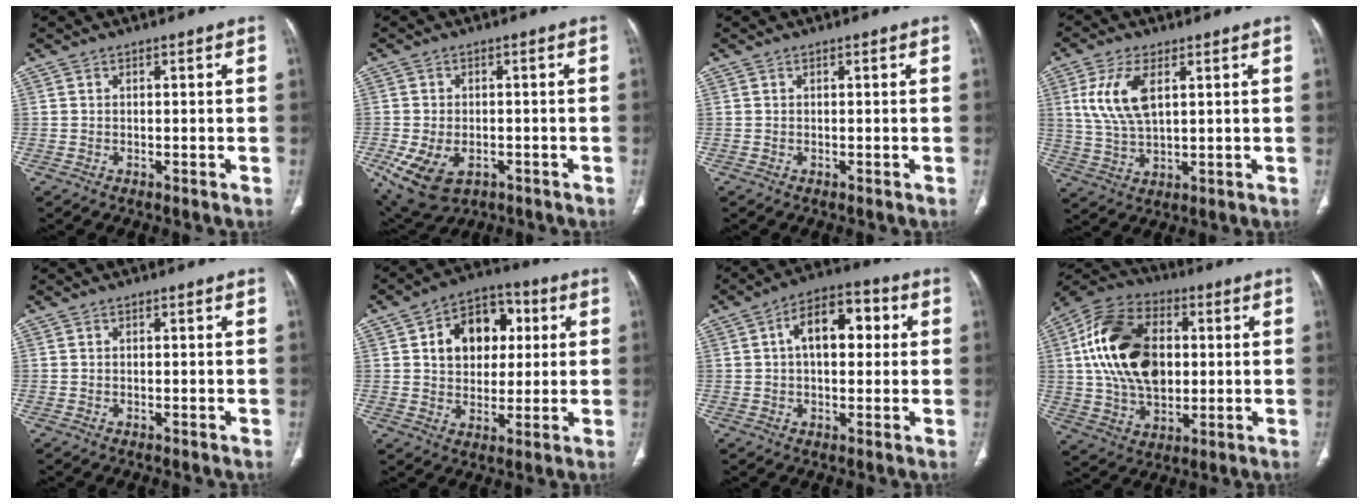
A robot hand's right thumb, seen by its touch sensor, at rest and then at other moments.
{"total": 10.3, "force": [-4.0, 6.7, 6.8], "torque": [-0.132, 0.005, -0.053]}
{"total": 0.0}
{"total": 9.7, "force": [3.0, 4.6, 8.0], "torque": [-0.171, -0.007, 0.064]}
{"total": 0.0}
{"total": 13.6, "force": [3.4, 9.8, 8.7], "torque": [-0.089, 0.008, 0.051]}
{"total": 11.5, "force": [2.3, 6.5, 9.1], "torque": [-0.121, 0.027, 0.029]}
{"total": 21.0, "force": [2.8, 13.9, 15.5], "torque": [-0.269, 0.009, 0.052]}